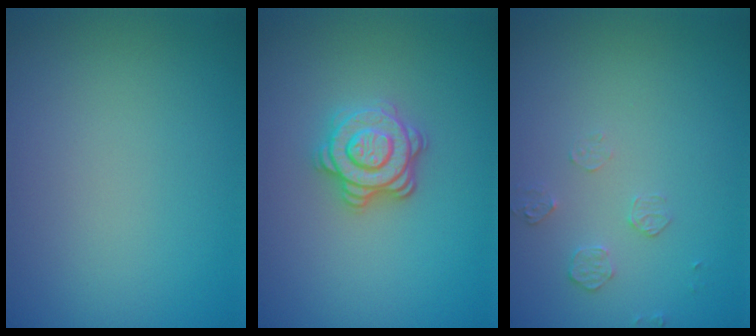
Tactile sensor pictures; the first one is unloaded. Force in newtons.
{"total": 3.6, "press": 3.1, "slide": 1.9}
{"total": 1.3, "press": 0.6, "slide": 1.1}